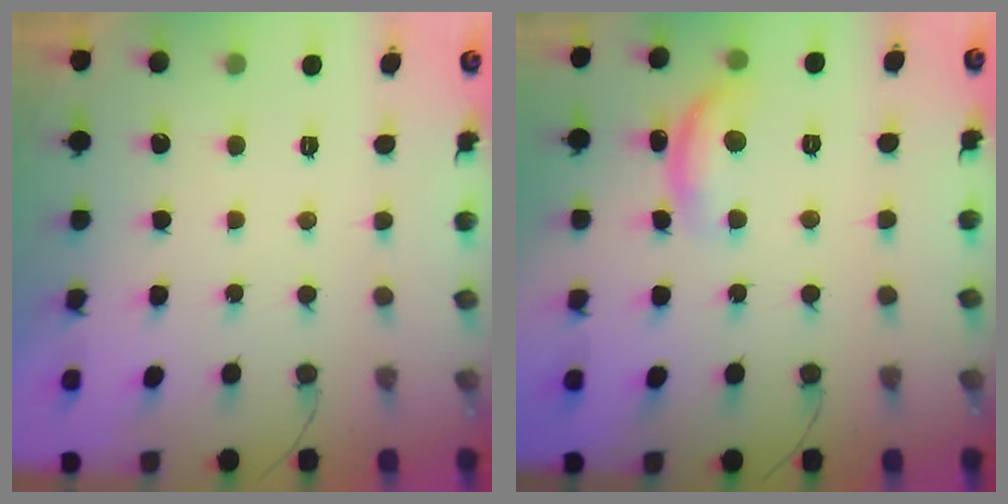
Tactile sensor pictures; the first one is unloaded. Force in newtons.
{"total": 10.5, "press": 10.5, "slide": 0.6}